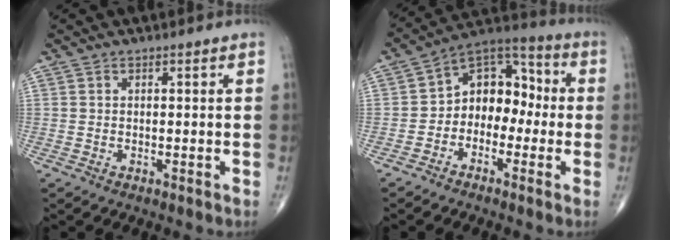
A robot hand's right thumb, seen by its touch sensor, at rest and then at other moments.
{"total": 11.0, "force": [-1.5, 8.0, 7.4], "torque": [-0.073, 0.047, -0.045]}